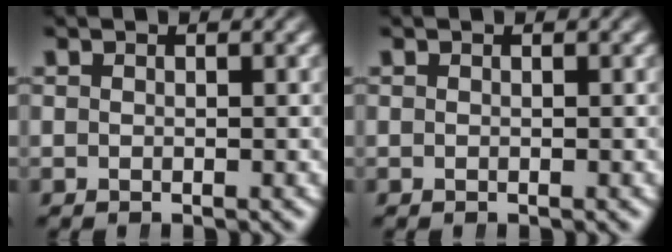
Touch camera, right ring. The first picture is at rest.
{"total": 0.0}